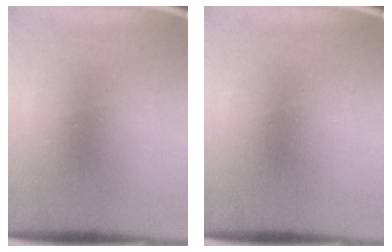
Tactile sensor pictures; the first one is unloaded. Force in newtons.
{"total": 0.0}